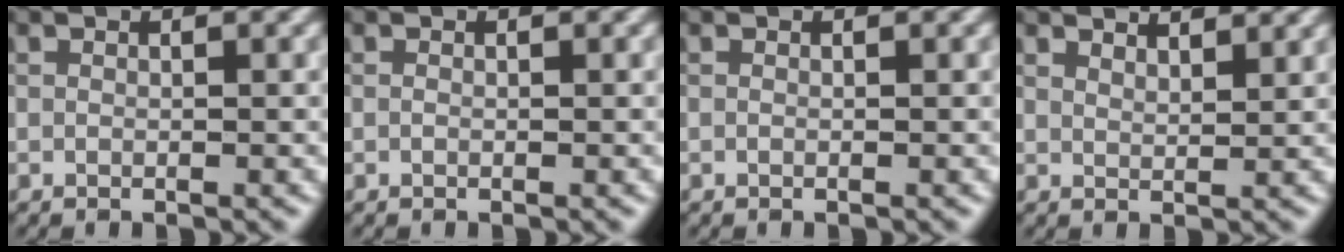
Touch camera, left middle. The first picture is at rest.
{"total": 0.0}
{"total": 0.0}
{"total": 3.6, "force": [3.2, 0.9, 1.3], "torque": [-0.006, 0.008, 0.036]}